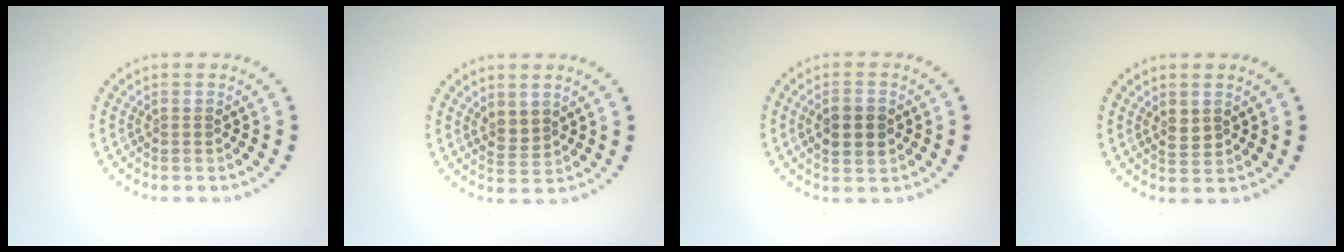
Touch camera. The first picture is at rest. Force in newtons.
{"total": 1.7, "press": 1.5, "slide": 0.8}
{"total": 2.9, "press": 2.9, "slide": 0.3}
{"total": 1.5, "press": 1.4, "slide": 0.3}